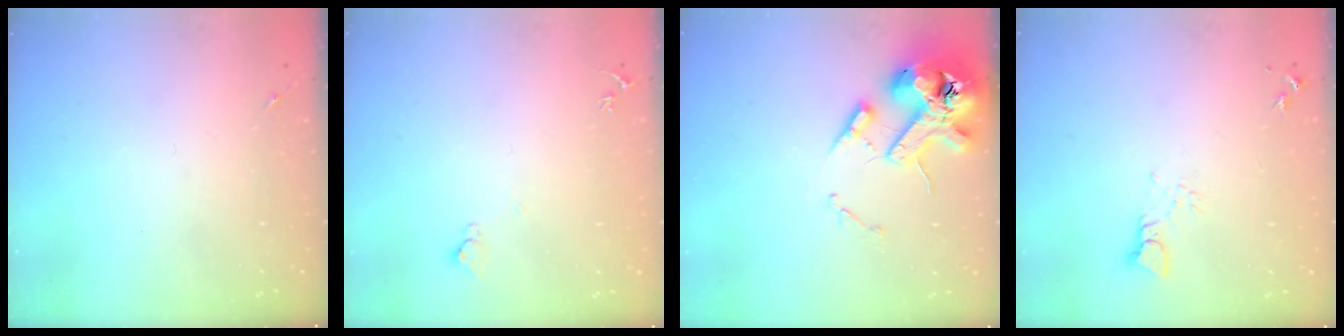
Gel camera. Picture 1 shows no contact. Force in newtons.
{"total": 4.4, "press": 4.4, "slide": 0.4}
{"total": 14.5, "press": 14.3, "slide": 2.0}
{"total": 3.2, "press": 3.1, "slide": 0.4}